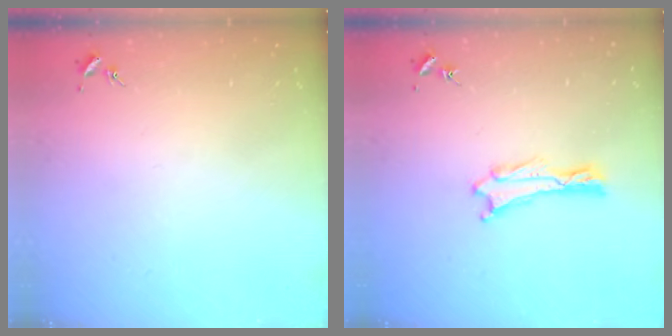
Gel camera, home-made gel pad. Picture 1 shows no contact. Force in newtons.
{"total": 0.5, "press": 0.5, "slide": 0.1}